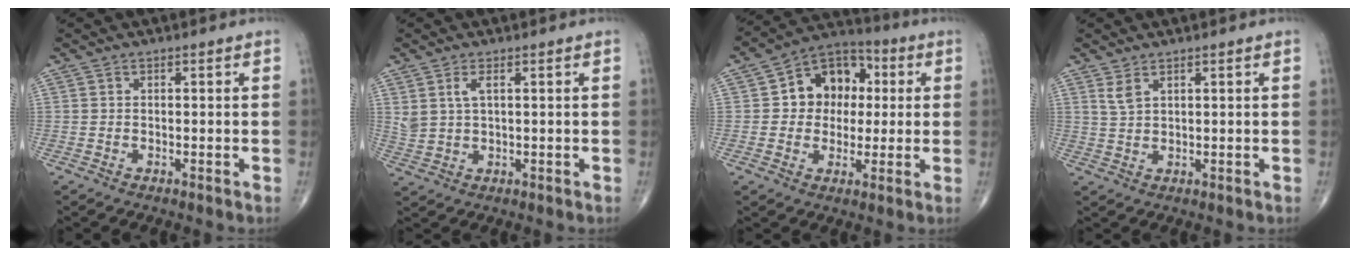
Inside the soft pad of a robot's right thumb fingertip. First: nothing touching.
{"total": 3.7, "force": [1.6, 1.5, 2.9], "torque": [-0.064, -0.005, 0.038]}
{"total": 12.2, "force": [1.7, 9.7, 7.2], "torque": [-0.055, 0.018, 0.017]}
{"total": 2.4, "force": [1.5, 0.8, 1.6], "torque": [-0.036, -0.004, 0.039]}